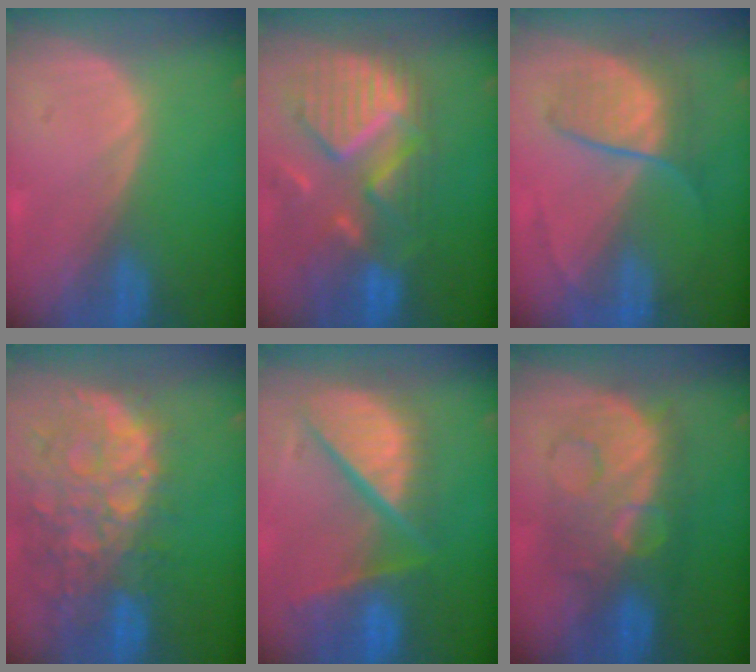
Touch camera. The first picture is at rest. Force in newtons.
{"total": 12.0, "press": 10.5, "slide": 5.9}
{"total": 6.3, "press": 6.3, "slide": 0.6}
{"total": 14.0, "press": 11.3, "slide": 8.2}
{"total": 12.1, "press": 10.0, "slide": 6.8}
{"total": 9.1, "press": 9.0, "slide": 0.3}